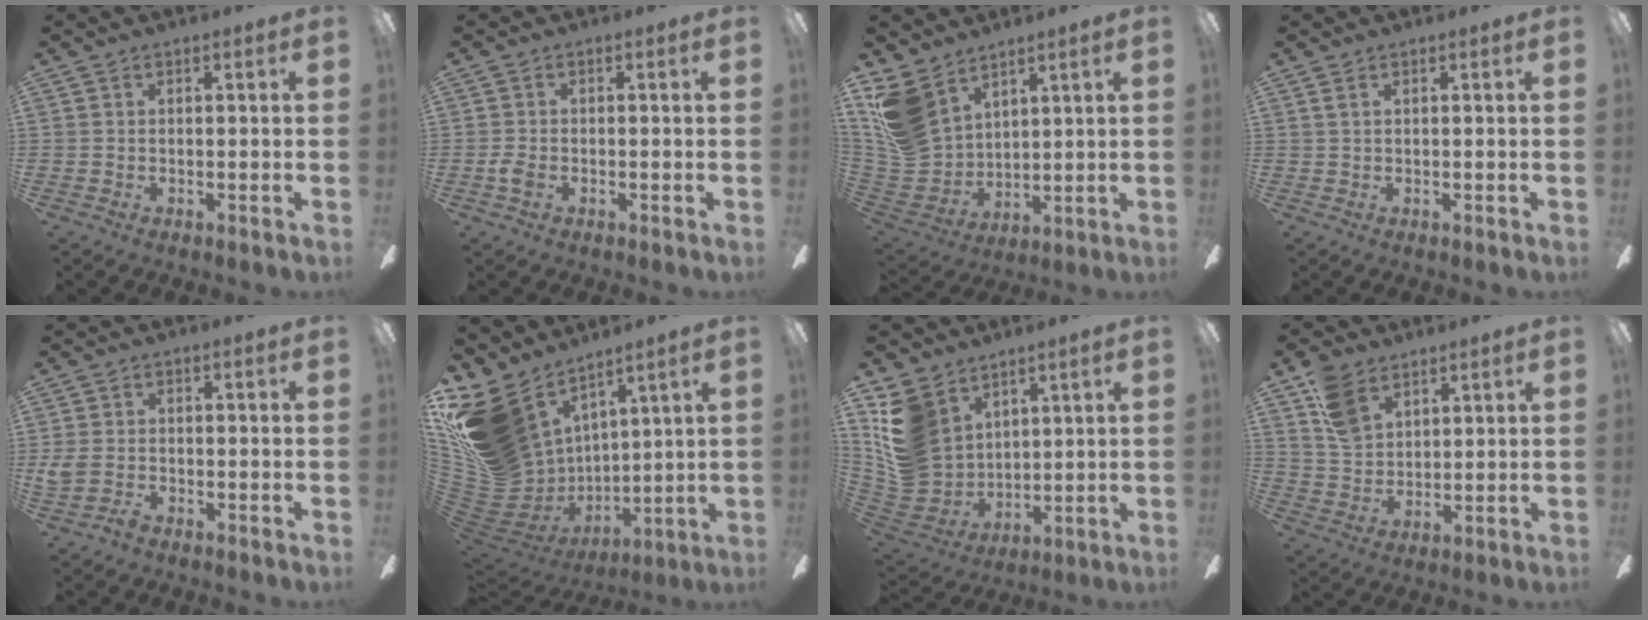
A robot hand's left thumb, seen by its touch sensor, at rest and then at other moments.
{"total": 2.6, "force": [-1.2, 1.4, 1.9], "torque": [-0.045, -0.001, -0.023]}
{"total": 14.6, "force": [8.5, 9.7, 6.8], "torque": [-0.172, -0.036, 0.171]}
{"total": 0.8, "force": [0.3, 0.4, 0.6], "torque": [-0.013, 0.005, 0.005]}
{"total": 3.8, "force": [-2.1, 2.2, 2.2], "torque": [-0.055, 0.004, -0.042]}
{"total": 21.4, "force": [10.1, 14.8, 11.8], "torque": [-0.235, -0.092, 0.225]}
{"total": 14.5, "force": [6.8, 11.1, 6.3], "torque": [-0.176, -0.042, 0.137]}
{"total": 10.1, "force": [6.3, 6.3, 4.6], "torque": [-0.087, -0.017, 0.122]}